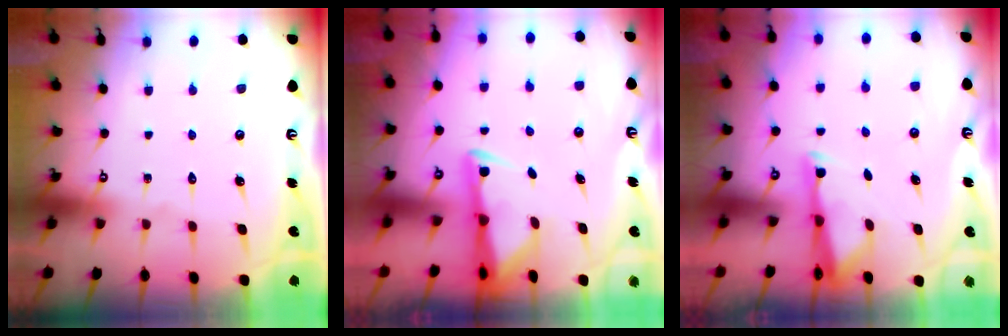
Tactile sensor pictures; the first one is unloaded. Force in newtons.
{"total": 2.9, "press": 2.9, "slide": 0.6}
{"total": 3.0, "press": 2.9, "slide": 0.5}